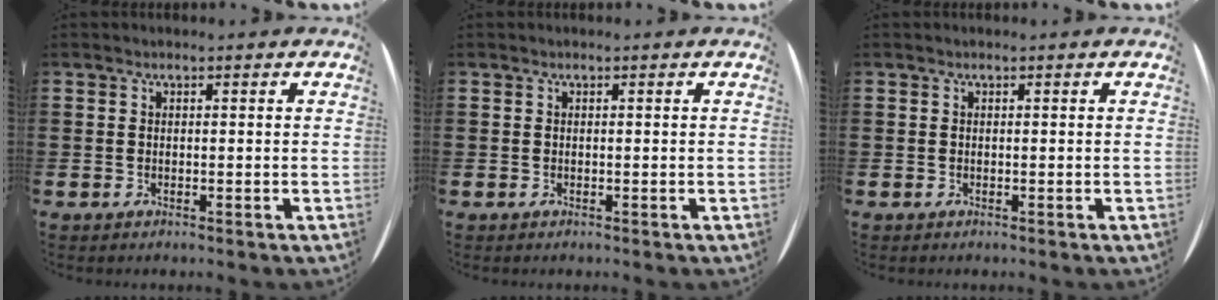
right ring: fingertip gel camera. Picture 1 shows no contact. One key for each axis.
{"total": 0.0}
{"total": 0.0}